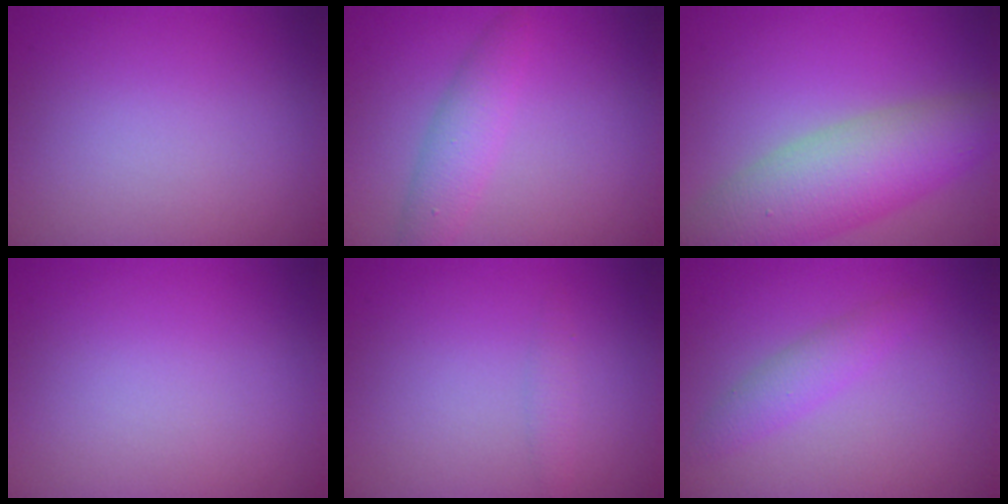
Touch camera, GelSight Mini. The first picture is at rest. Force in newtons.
{"total": 2.8, "press": 2.8, "slide": 0.1}
{"total": 7.8, "press": 7.8, "slide": 0.3}
{"total": 0.0}
{"total": 1.0, "press": 1.0, "slide": 0.0}
{"total": 2.0, "press": 2.0, "slide": 0.0}